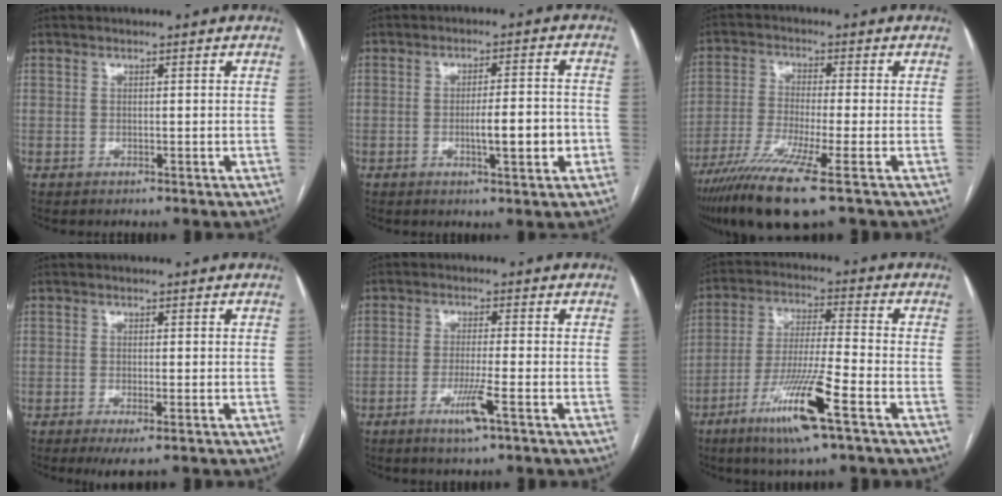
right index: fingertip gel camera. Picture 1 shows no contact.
{"total": 6.5, "force": [-1.8, 1.0, 6.2], "torque": [-0.095, 0.003, -0.022]}
{"total": 11.6, "force": [-7.1, -0.4, 9.2], "torque": [-0.177, -0.028, -0.127]}
{"total": 3.0, "force": [-1.8, 0.3, 2.5], "torque": [-0.034, -0.010, -0.027]}
{"total": 5.0, "force": [-2.5, -0.3, 4.3], "torque": [-0.082, -0.012, -0.047]}
{"total": 12.9, "force": [-6.6, 0.0, 11.1], "torque": [-0.219, -0.023, -0.122]}